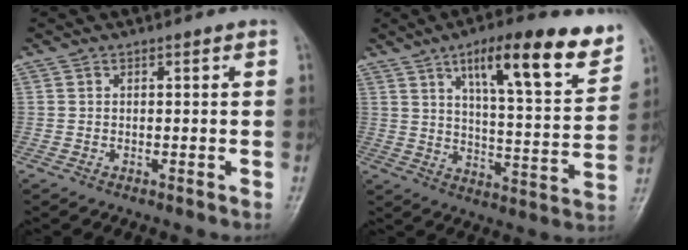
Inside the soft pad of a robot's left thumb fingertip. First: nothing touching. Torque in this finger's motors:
{"motor_torque": [0.47, 0.45, 1.34, -1.42, 0.10]}